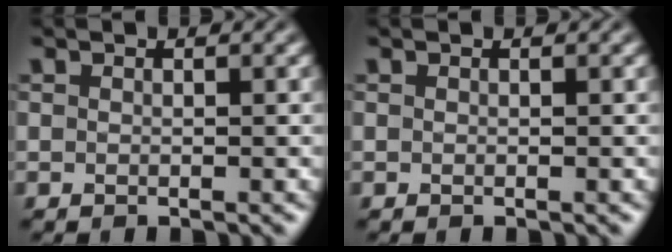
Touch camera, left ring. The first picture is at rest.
{"total": 0.0}